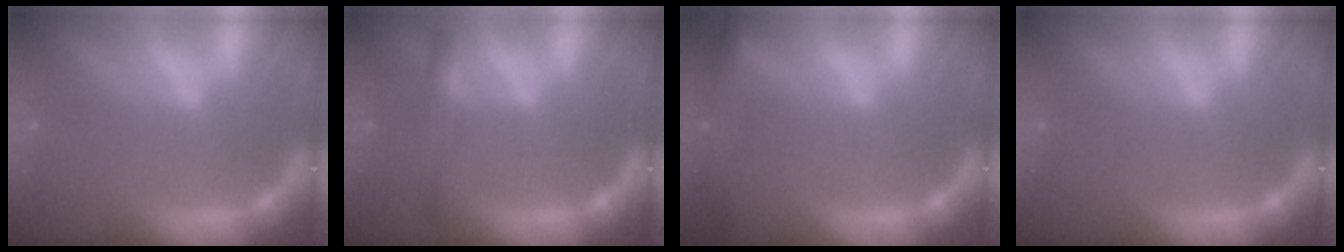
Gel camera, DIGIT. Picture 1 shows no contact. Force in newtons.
{"total": 3.0}
{"total": 4.5}
{"total": 0.0}